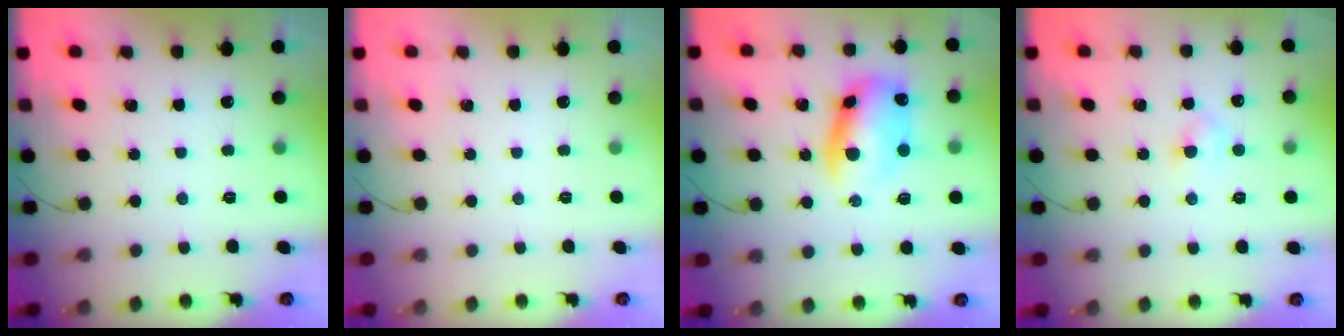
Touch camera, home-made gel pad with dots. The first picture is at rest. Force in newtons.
{"total": 0.0}
{"total": 10.9, "press": 10.7, "slide": 1.7}
{"total": 3.4, "press": 3.2, "slide": 1.1}